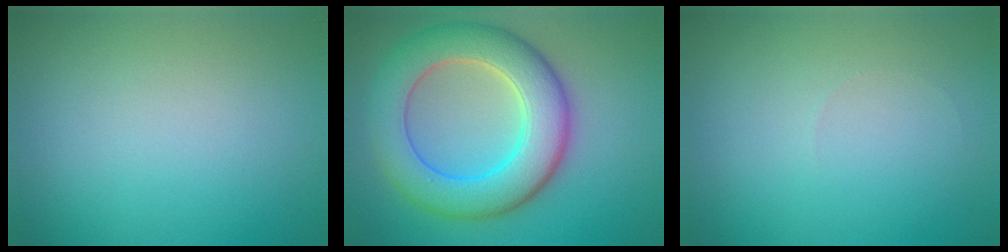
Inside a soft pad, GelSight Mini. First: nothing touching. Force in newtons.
{"total": 8.8, "press": 8.8, "slide": 0.1}
{"total": 0.0}